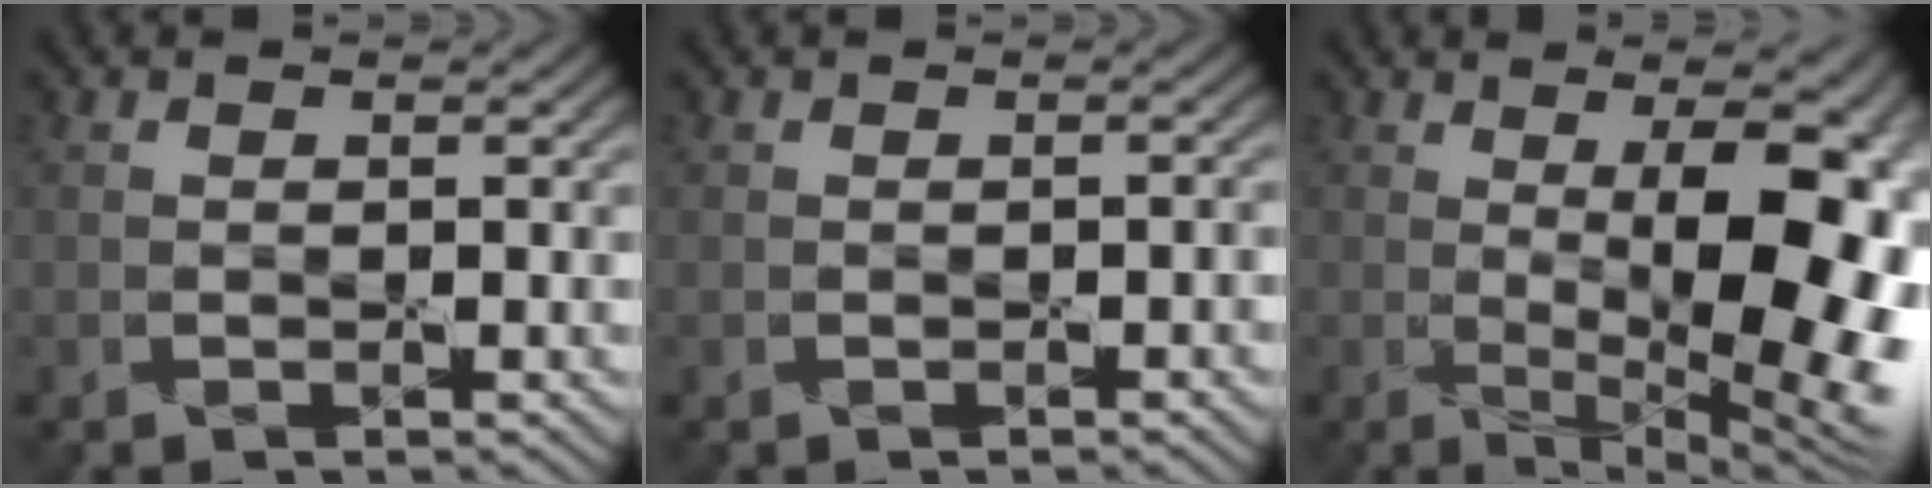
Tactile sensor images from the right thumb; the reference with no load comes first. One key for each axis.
{"total": 0.5, "fx": -0.2, "fy": 0.1, "fz": 0.5, "tx": -0.003, "ty": 0.002, "tz": -0.001}
{"total": 18.3, "fx": 0.6, "fy": 6.9, "fz": 17.0, "tx": -0.192, "ty": 0.012, "tz": 0.014}